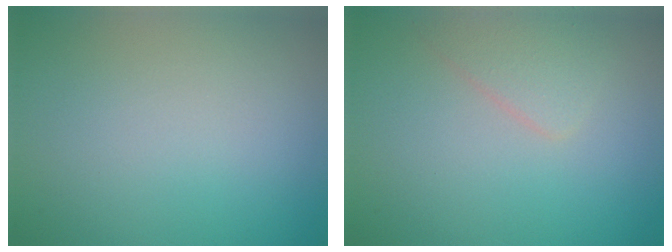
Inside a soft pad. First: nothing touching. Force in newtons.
{"total": 1.8, "press": 1.8, "slide": 0.1}